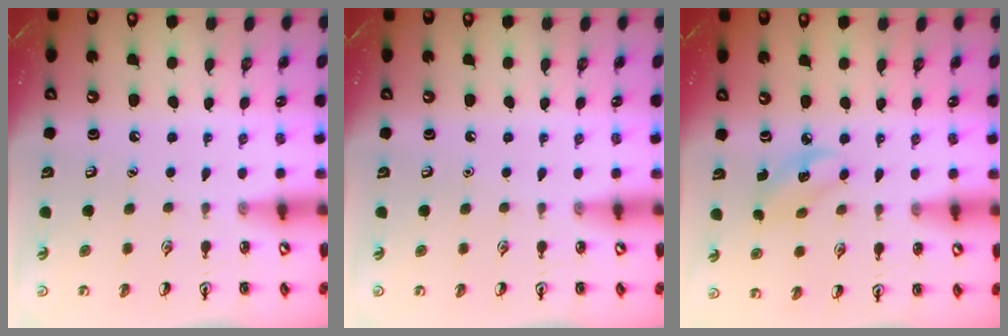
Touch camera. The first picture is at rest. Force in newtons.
{"total": 0.0}
{"total": 2.9, "press": 2.8, "slide": 0.7}